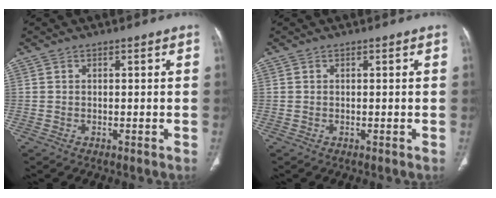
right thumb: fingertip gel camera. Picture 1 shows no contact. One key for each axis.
{"total": 0.0}